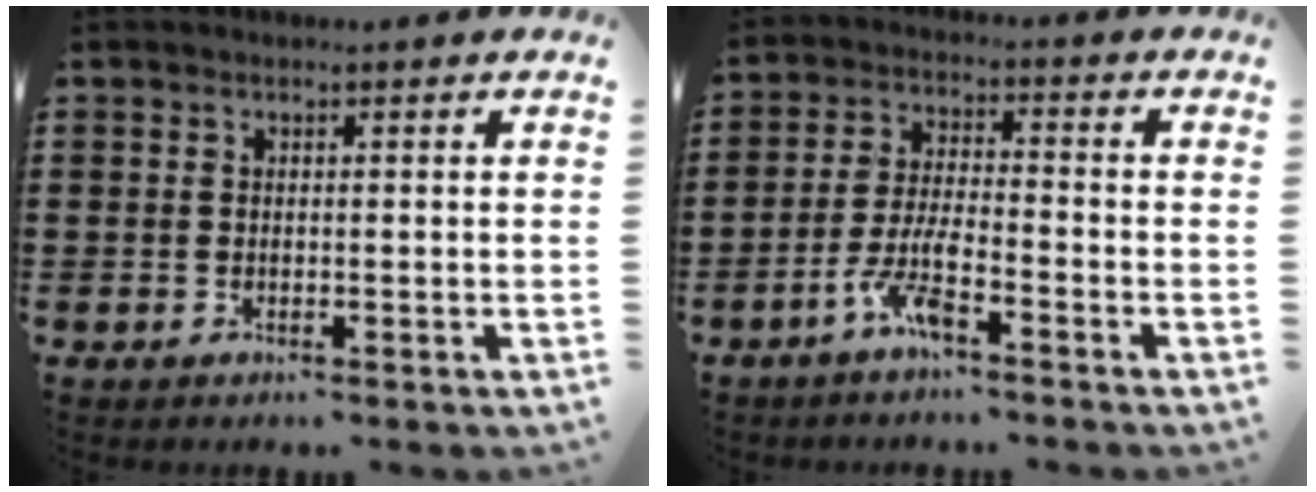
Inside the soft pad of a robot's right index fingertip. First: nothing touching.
{"total": 6.2, "force": [-3.9, 1.0, 4.8], "torque": [-0.113, -0.009, -0.074]}